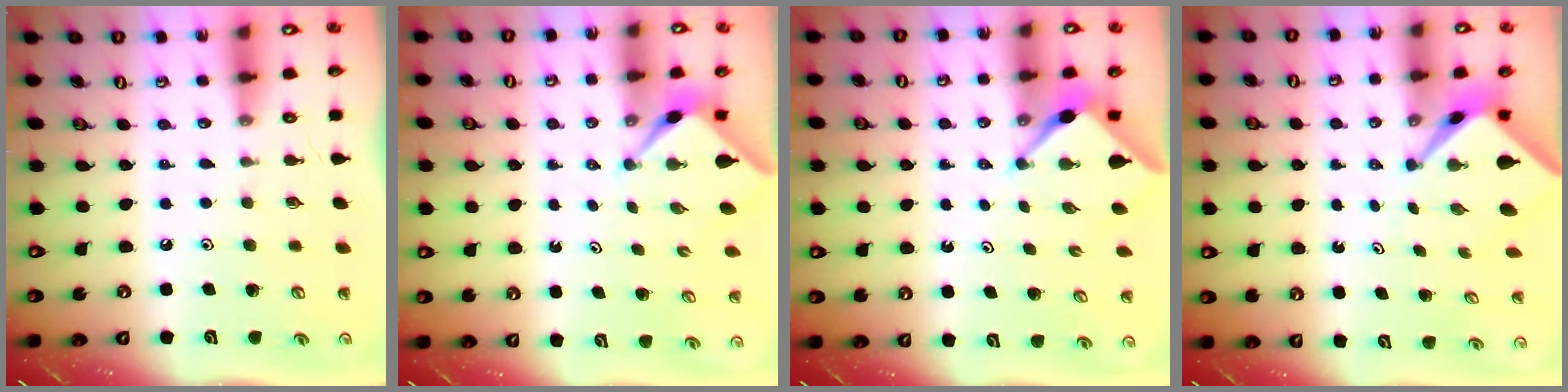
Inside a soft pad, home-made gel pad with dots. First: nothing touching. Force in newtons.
{"total": 2.3, "press": 2.3, "slide": 0.3}
{"total": 3.8, "press": 3.8, "slide": 0.3}
{"total": 2.6, "press": 2.6, "slide": 0.2}